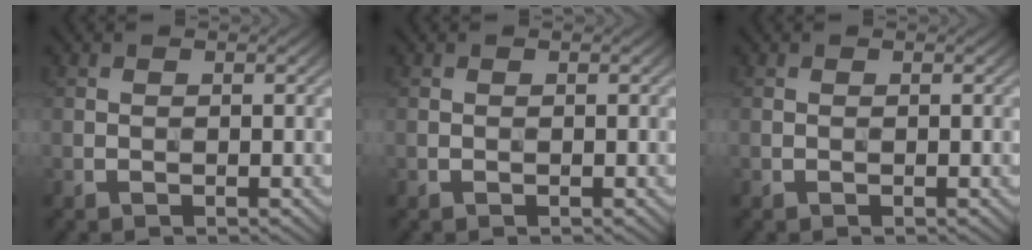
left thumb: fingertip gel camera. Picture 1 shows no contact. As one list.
[{"total": 0.0}, {"total": 0.0}]